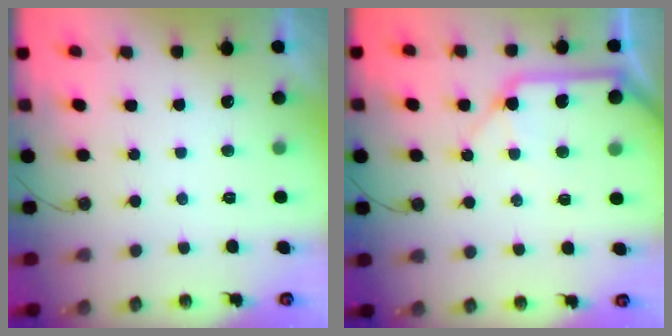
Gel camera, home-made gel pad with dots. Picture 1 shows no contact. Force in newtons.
{"total": 12.0, "press": 11.9, "slide": 1.6}